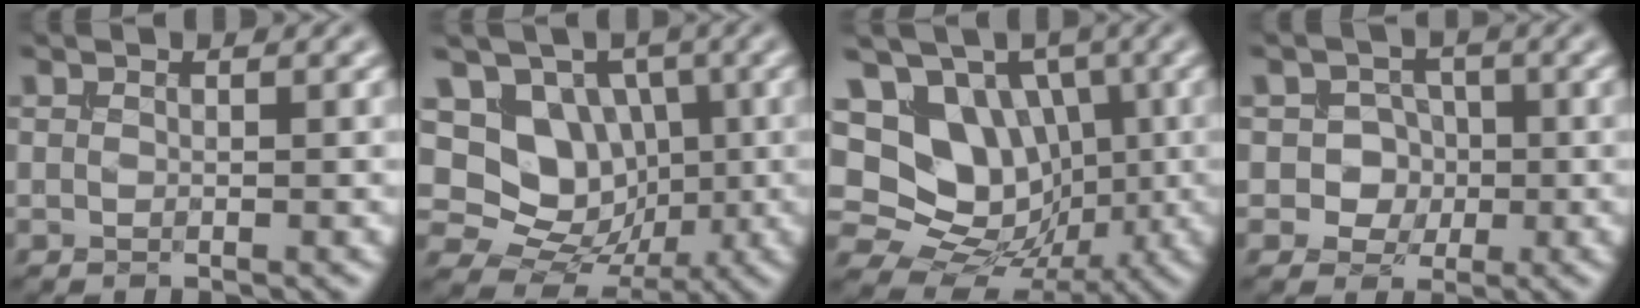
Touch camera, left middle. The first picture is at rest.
{"total": 10.2, "force": [1.7, 8.7, 5.2], "torque": [-0.084, 0.024, -0.004]}
{"total": 13.2, "force": [2.1, 11.3, 6.5], "torque": [-0.137, 0.043, 0.013]}
{"total": 4.0, "force": [-0.4, 3.7, 1.6], "torque": [-0.005, 0.015, -0.027]}